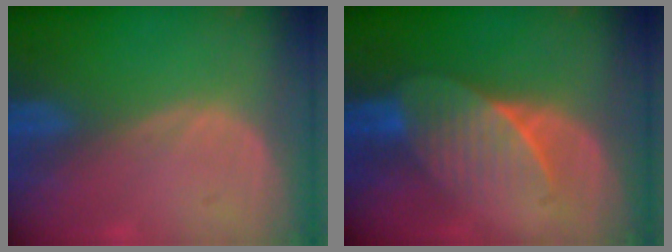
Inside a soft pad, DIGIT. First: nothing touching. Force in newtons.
{"total": 7.2, "press": 6.7, "slide": 2.5}